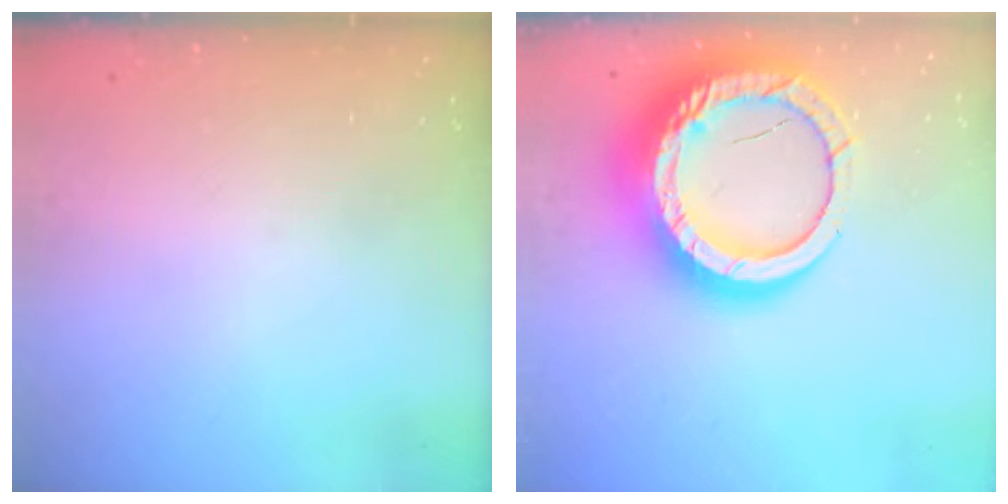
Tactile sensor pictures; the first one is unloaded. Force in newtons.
{"total": 22.8, "press": 22.7, "slide": 2.3}